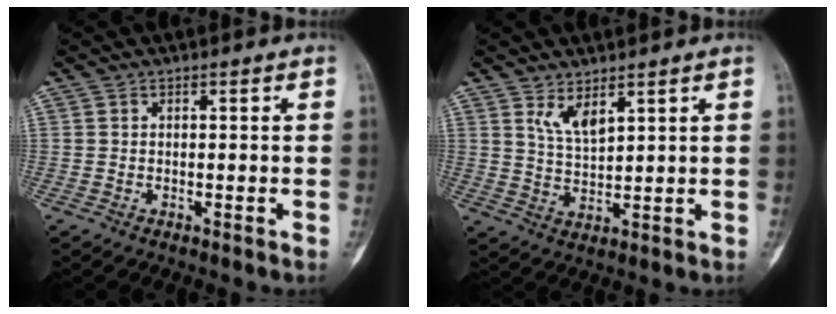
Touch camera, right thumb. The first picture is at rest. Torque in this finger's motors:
{"motor_torque": [0.48, 1.19, 0.94, 0.06, 0.03]}